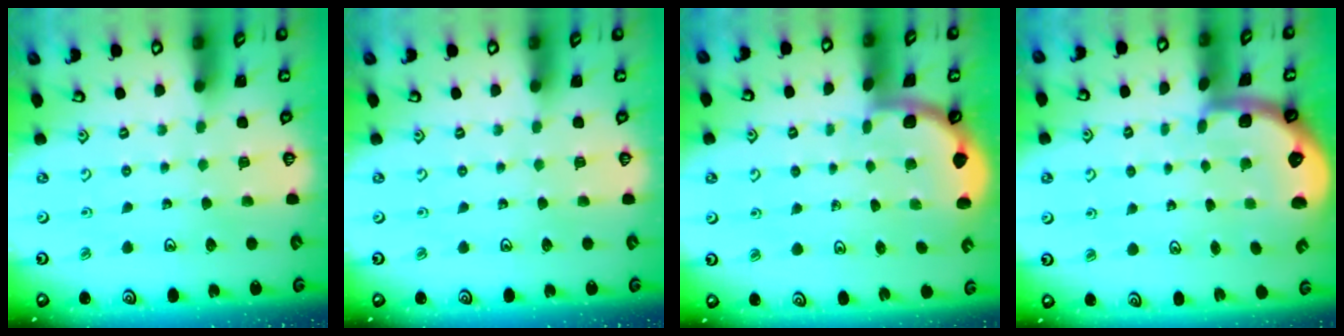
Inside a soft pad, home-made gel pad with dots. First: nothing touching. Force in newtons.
{"total": 0.0}
{"total": 1.7, "press": 1.7, "slide": 0.1}
{"total": 2.4, "press": 2.3, "slide": 0.8}